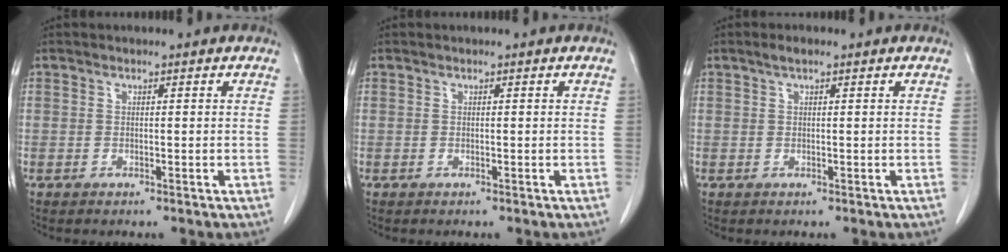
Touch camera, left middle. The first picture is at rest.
{"total": 0.0}
{"total": 1.5, "force": [1.0, 0.3, 1.1], "torque": [-0.024, 0.008, 0.017]}